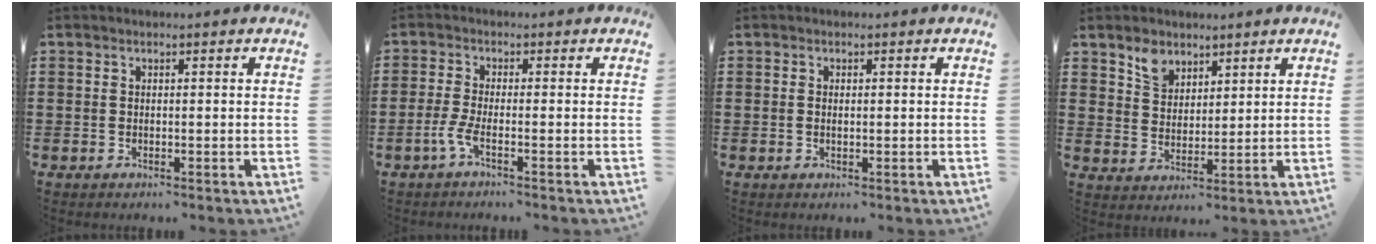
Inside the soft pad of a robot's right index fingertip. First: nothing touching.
{"total": 3.0, "force": [-1.8, 0.4, 2.4], "torque": [-0.063, -0.007, -0.040]}
{"total": 0.8, "force": [0.0, 0.4, 0.7], "torque": [-0.016, 0.000, -0.001]}
{"total": 4.5, "force": [3.4, 2.8, 1.0], "torque": [-0.026, 0.005, 0.064]}